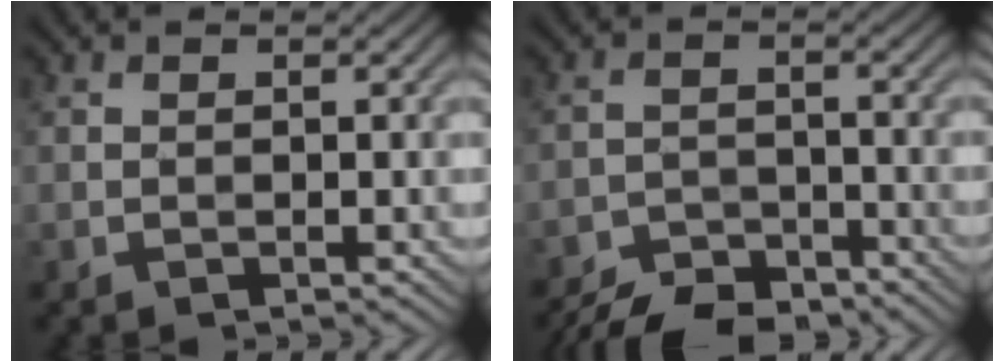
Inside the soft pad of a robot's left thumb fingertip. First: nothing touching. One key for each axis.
{"total": 6.6, "fx": -6.2, "fy": 1.7, "fz": 1.5, "tx": -0.023, "ty": -0.004, "tz": -0.111}